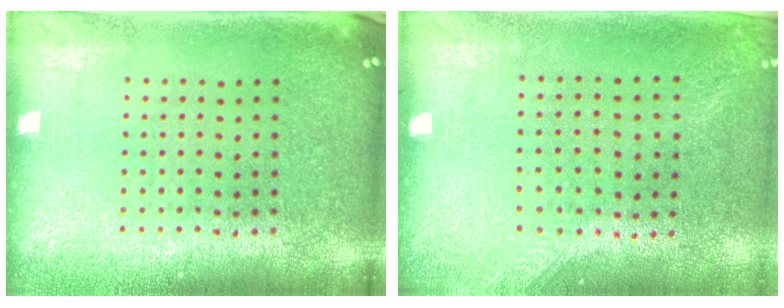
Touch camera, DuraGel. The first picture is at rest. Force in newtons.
{"total": 1.3, "press": 1.0, "slide": 0.8}